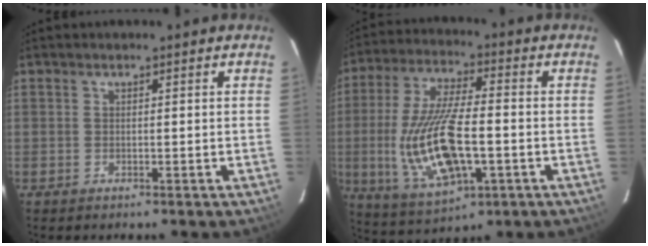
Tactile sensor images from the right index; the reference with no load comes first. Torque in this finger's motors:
{"motor_torque": [2.14, 0.00, 1.05, 0.21]}